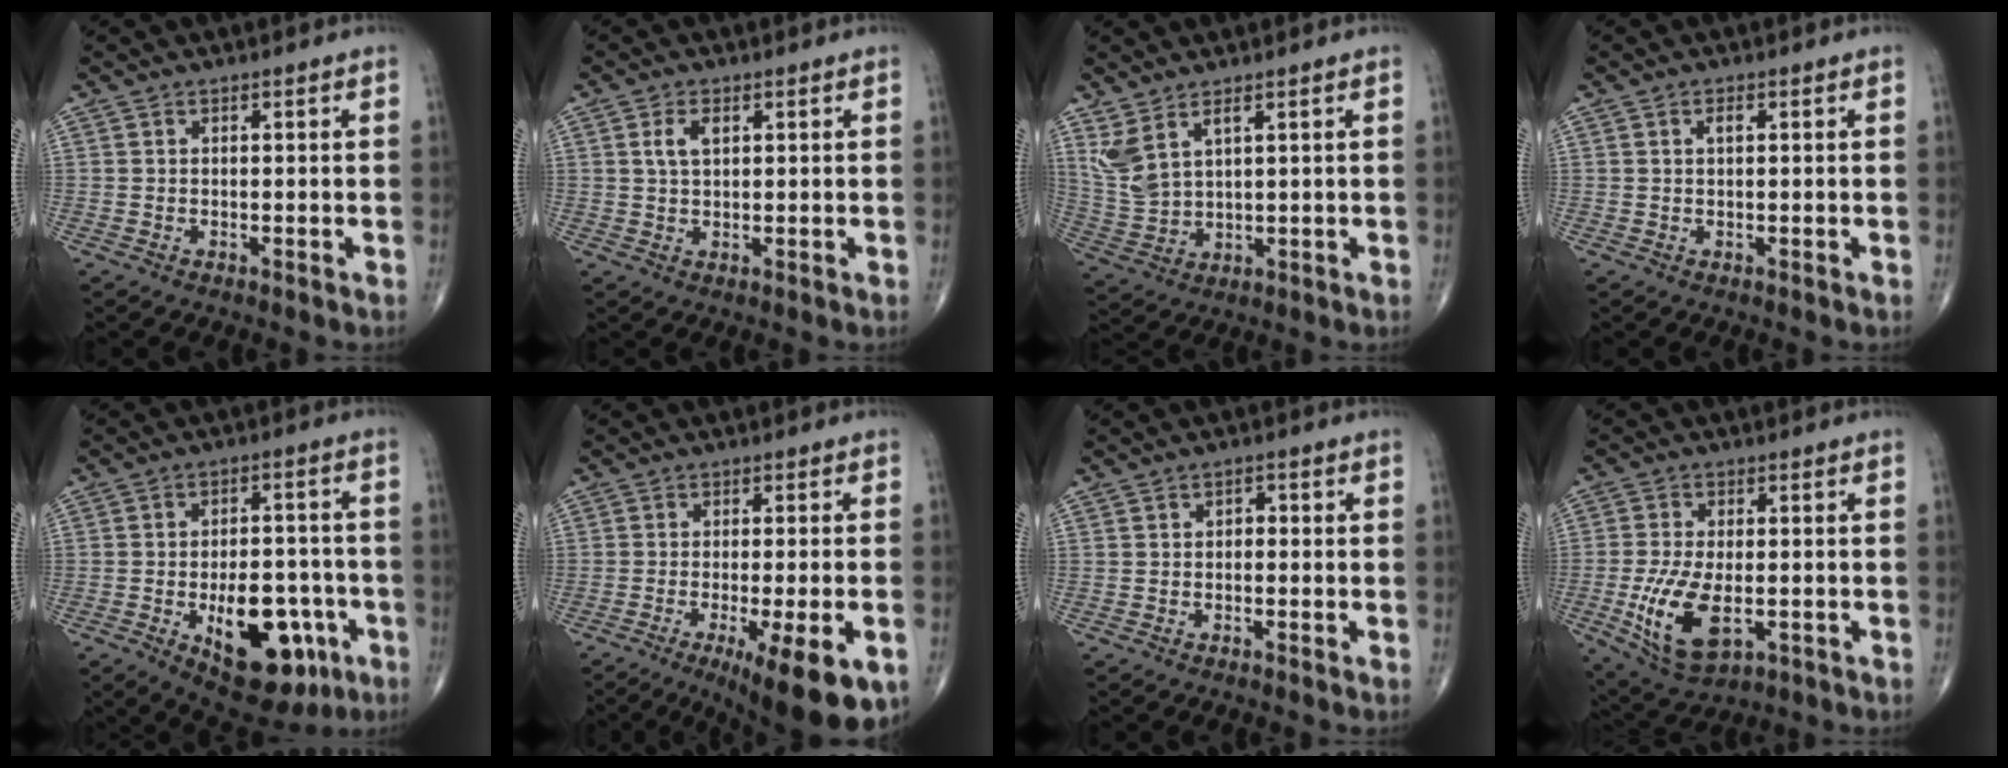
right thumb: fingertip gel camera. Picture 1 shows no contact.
{"total": 3.3, "force": [1.1, 1.8, 2.6], "torque": [-0.049, 0.003, 0.022]}
{"total": 6.8, "force": [3.8, 2.7, 5.0], "torque": [-0.111, -0.017, 0.092]}
{"total": 1.4, "force": [0.4, 0.6, 1.2], "torque": [-0.024, 0.003, 0.008]}
{"total": 17.9, "force": [-6.6, 9.3, 13.8], "torque": [-0.163, 0.028, -0.078]}
{"total": 14.8, "force": [-7.0, 3.7, 12.5], "torque": [-0.143, -0.005, -0.094]}
{"total": 1.6, "force": [-0.2, 1.2, 1.1], "torque": [-0.004, 0.006, -0.010]}
{"total": 12.5, "force": [-3.1, 6.3, 10.4], "torque": [-0.199, -0.008, -0.043]}